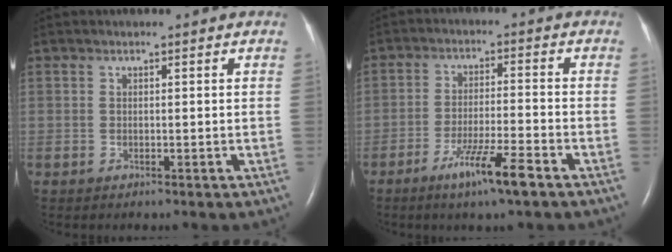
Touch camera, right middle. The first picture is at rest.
{"total": 7.5, "force": [-4.7, -0.1, 5.9], "torque": [-0.112, -0.014, -0.084]}